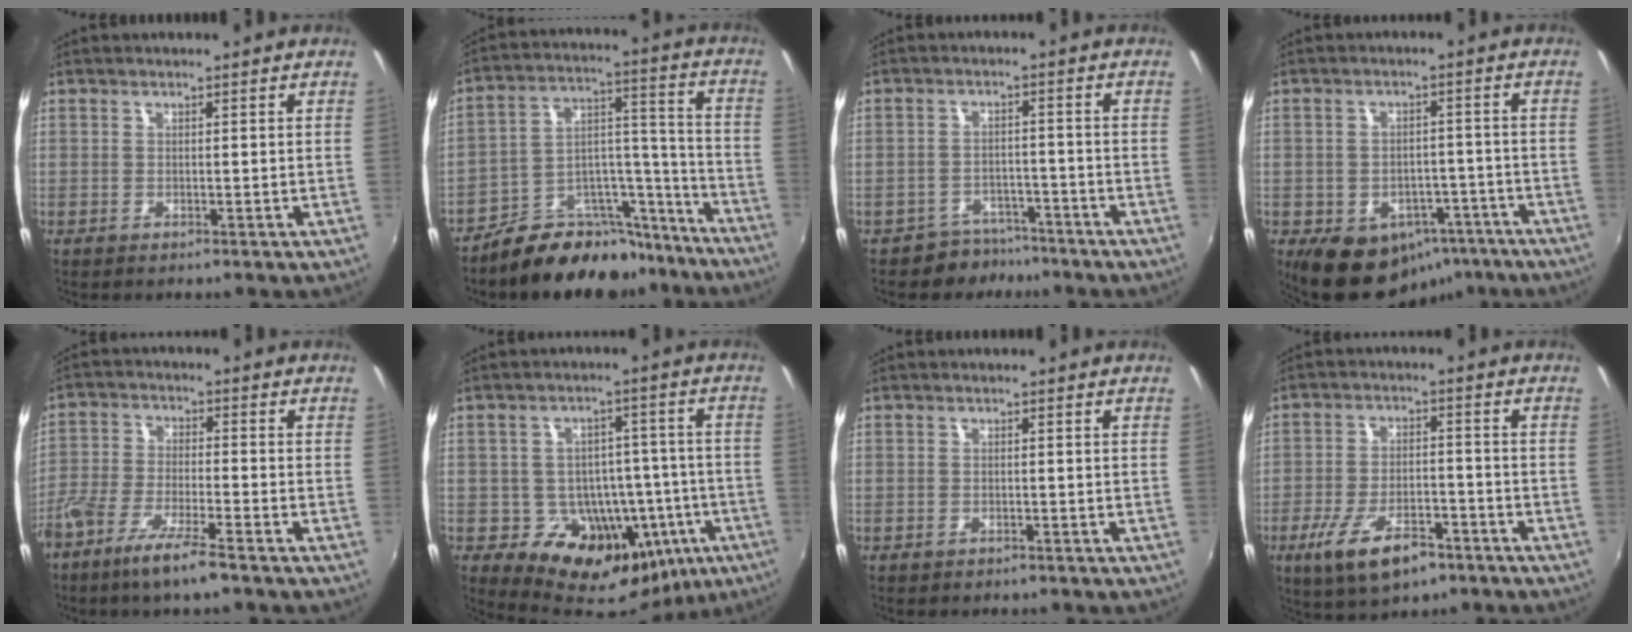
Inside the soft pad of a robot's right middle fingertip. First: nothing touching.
{"total": 16.9, "force": [-14.1, 7.5, 5.7], "torque": [-0.082, 0.059, -0.202]}
{"total": 5.6, "force": [-4.5, 3.3, -0.2], "torque": [-0.003, 0.016, -0.067]}
{"total": 12.4, "force": [-7.2, 8.7, 5.1], "torque": [-0.099, 0.019, -0.073]}
{"total": 8.9, "force": [-6.2, 1.0, 6.3], "torque": [-0.143, -0.014, -0.123]}
{"total": 17.7, "force": [-6.3, 14.2, 8.4], "torque": [-0.148, 0.021, -0.058]}
{"total": 1.2, "force": [-0.8, 0.8, 0.3], "torque": [-0.010, -0.003, -0.012]}
{"total": 11.8, "force": [-6.9, 5.1, 8.1], "torque": [-0.173, -0.018, -0.112]}